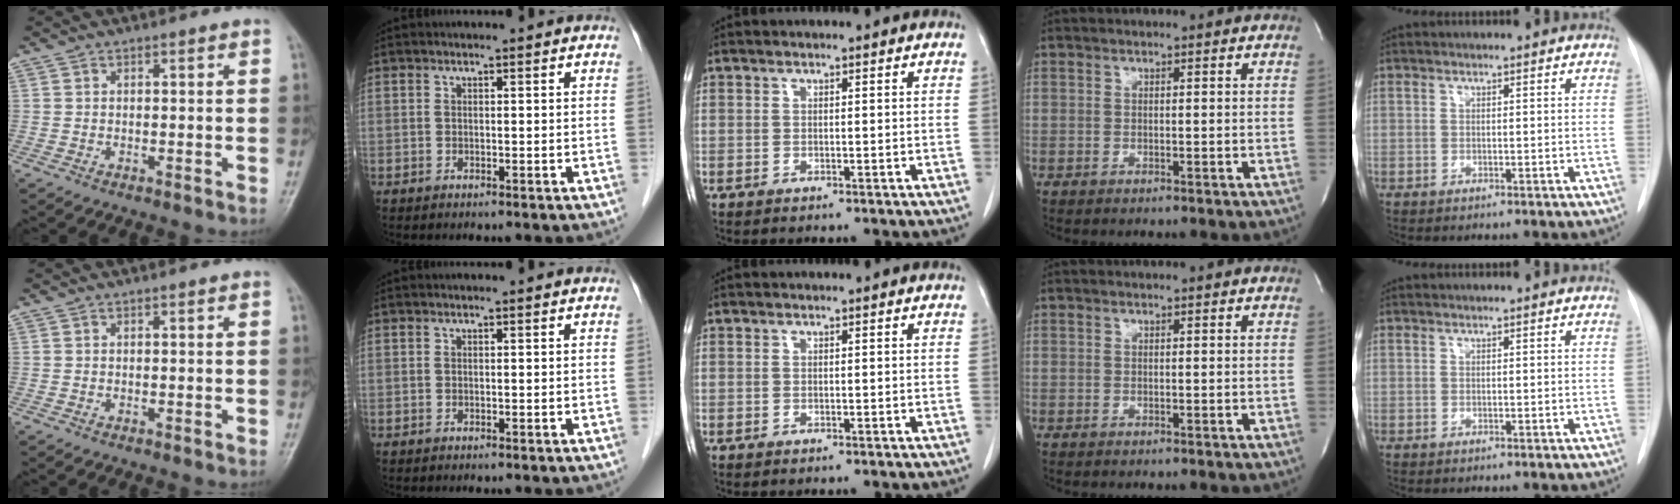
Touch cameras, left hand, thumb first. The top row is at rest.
{}